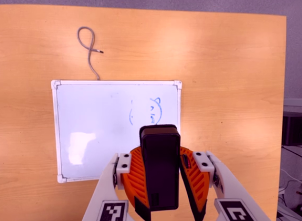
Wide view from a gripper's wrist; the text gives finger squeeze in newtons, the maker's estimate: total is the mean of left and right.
{"total": 9.7, "left": 9.7, "right": 9.7}